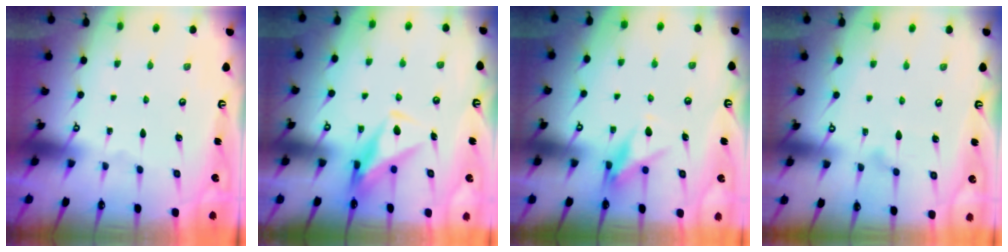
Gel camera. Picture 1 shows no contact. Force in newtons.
{"total": 9.5, "press": 9.5, "slide": 0.9}
{"total": 8.1, "press": 8.0, "slide": 0.9}
{"total": 8.5, "press": 8.5, "slide": 0.5}